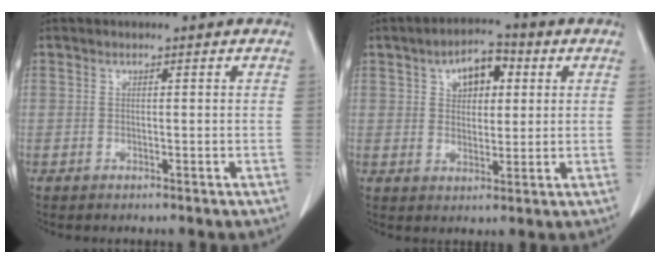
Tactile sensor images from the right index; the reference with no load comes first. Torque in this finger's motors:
{"motor_torque": [0.56, 0.52, 0.13, 0.05]}